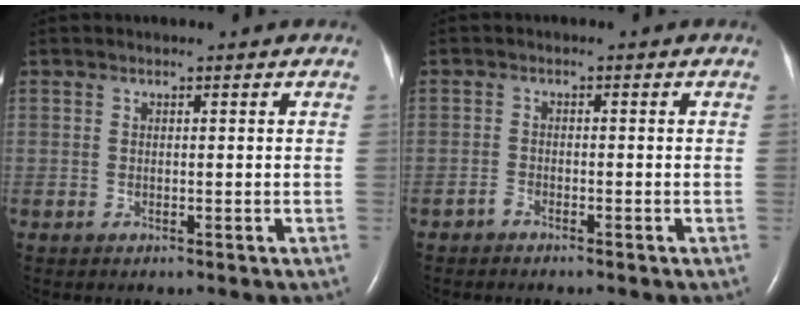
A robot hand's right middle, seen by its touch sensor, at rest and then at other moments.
{"total": 1.0, "force": [-1.0, 0.3, 0.3], "torque": [-0.010, 0.000, -0.018]}